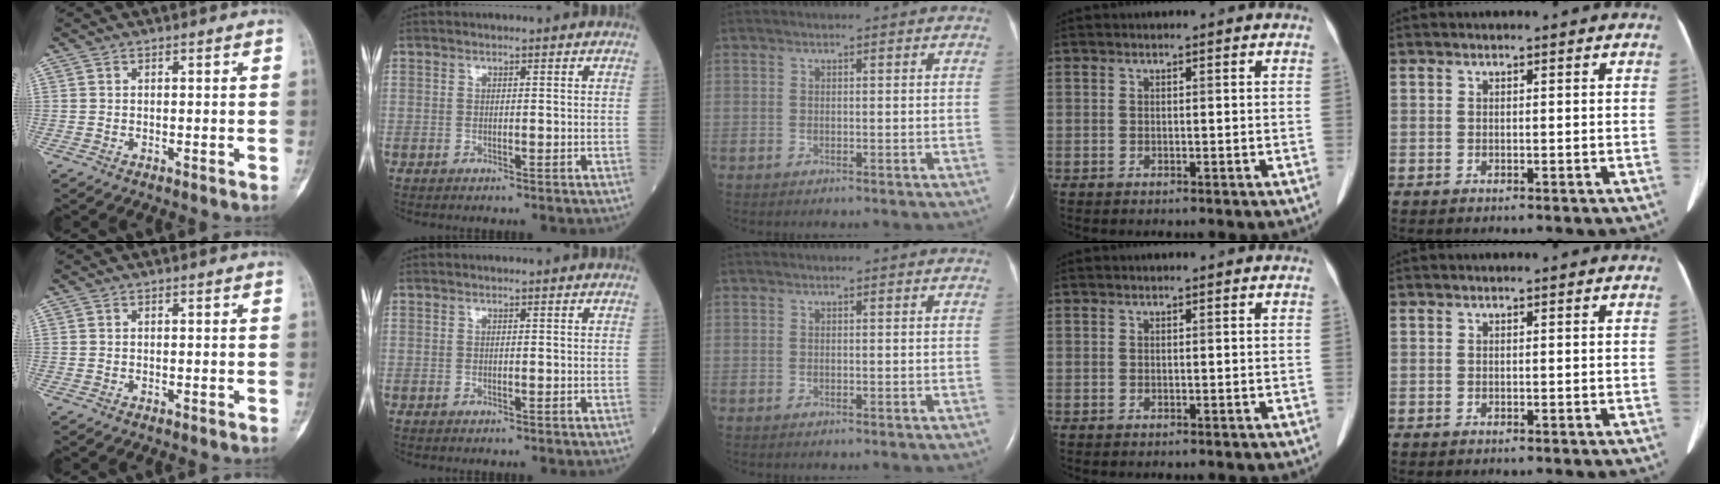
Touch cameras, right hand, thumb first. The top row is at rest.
{}